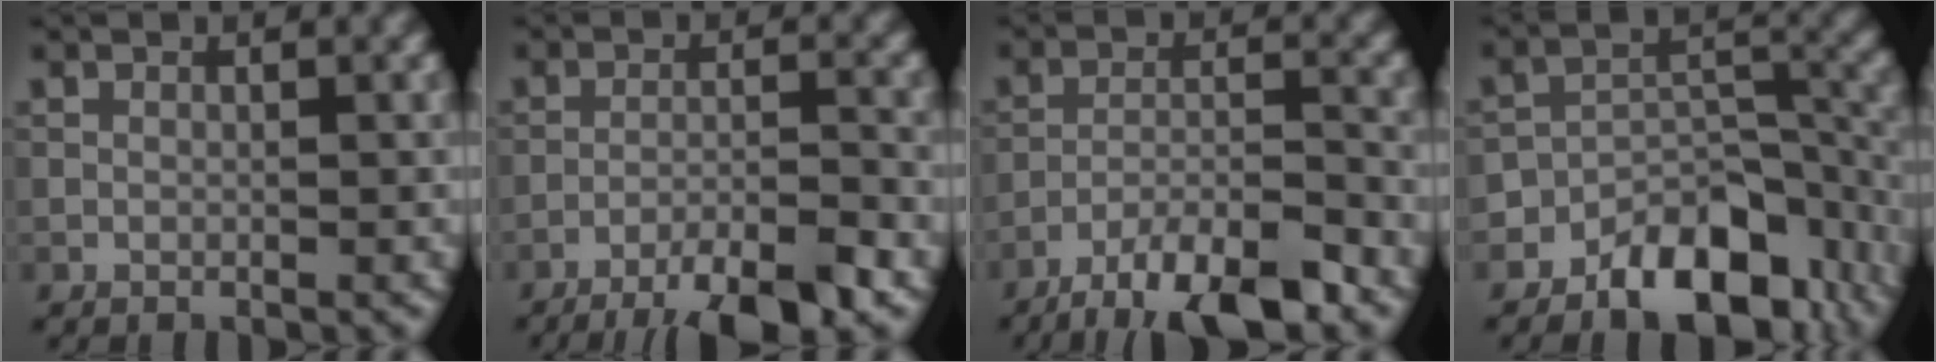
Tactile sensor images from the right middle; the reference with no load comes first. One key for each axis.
{"total": 7.5, "fx": -5.7, "fy": 1.4, "fz": 4.7, "tx": -0.071, "ty": -0.007, "tz": -0.090}
{"total": 8.2, "fx": -6.3, "fy": 1.8, "fz": 5.0, "tx": -0.080, "ty": 0.003, "tz": -0.108}
{"total": 9.0, "fx": -5.8, "fy": 5.0, "fz": 4.8, "tx": -0.051, "ty": -0.006, "tz": -0.095}